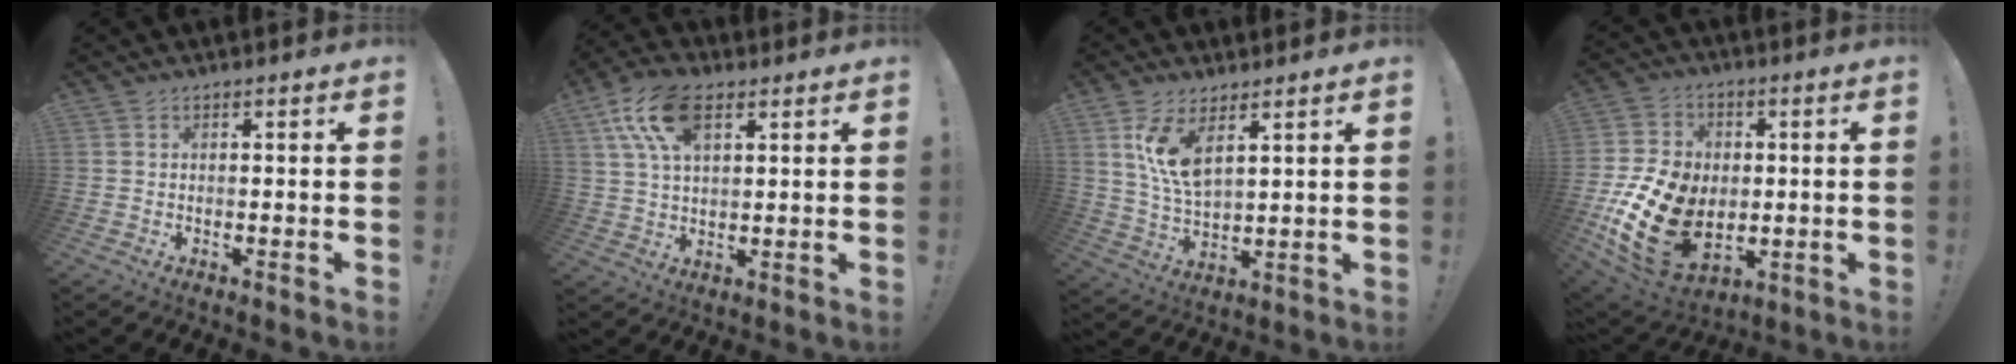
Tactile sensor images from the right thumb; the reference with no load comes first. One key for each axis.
{"total": 13.1, "fx": 6.1, "fy": 6.7, "fz": 9.4, "tx": -0.166, "ty": -0.009, "tz": 0.114}
{"total": 10.2, "fx": 5.3, "fy": 4.3, "fz": 7.5, "tx": -0.145, "ty": -0.031, "tz": 0.094}
{"total": 21.9, "fx": -4.9, "fy": 15.9, "fz": 14.2, "tx": -0.271, "ty": 0.031, "tz": -0.064}